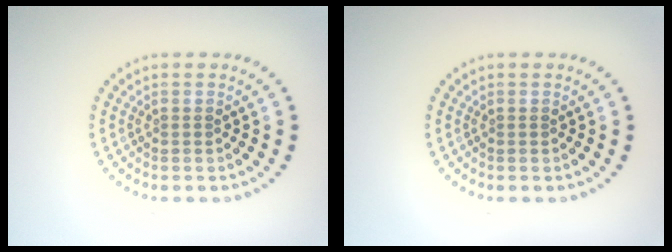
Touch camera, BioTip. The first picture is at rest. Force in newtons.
{"total": 0.0}